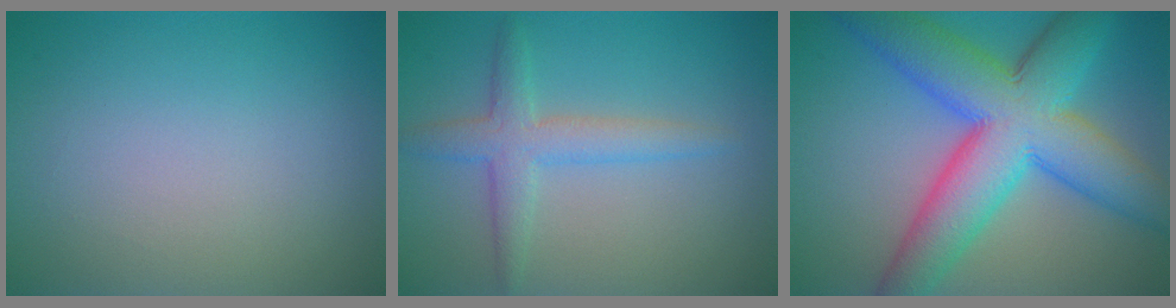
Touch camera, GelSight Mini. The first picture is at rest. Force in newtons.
{"total": 3.2, "press": 3.2, "slide": 0.1}
{"total": 11.9, "press": 11.9, "slide": 0.3}